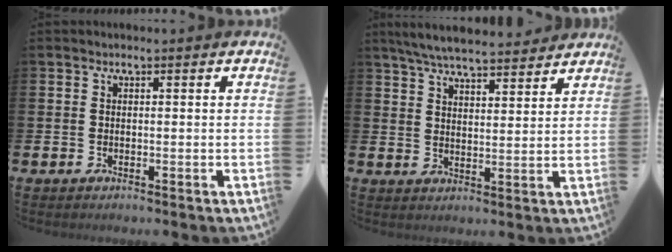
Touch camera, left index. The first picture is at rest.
{"total": 6.3, "force": [6.0, 0.7, 1.6], "torque": [-0.043, -0.030, 0.107]}